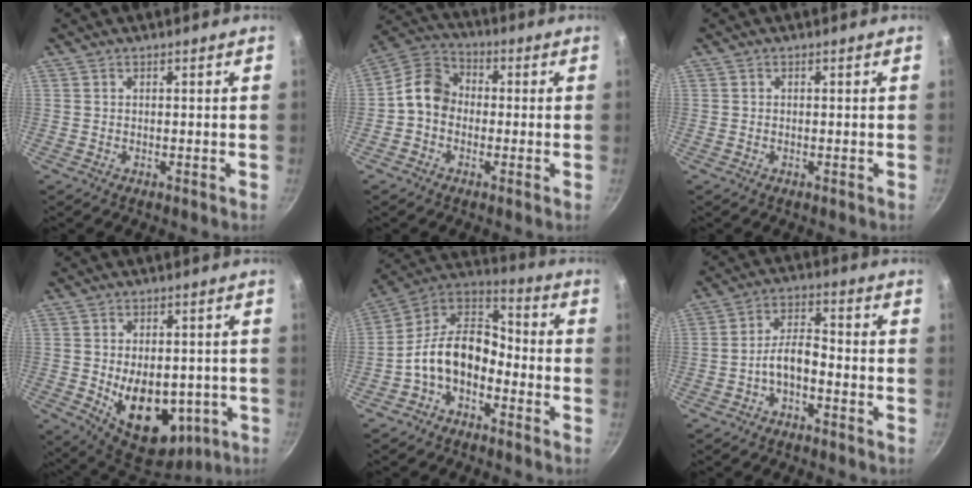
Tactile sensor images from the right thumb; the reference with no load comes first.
{"total": 8.4, "force": [-1.0, 6.9, 4.7], "torque": [-0.058, 0.028, -0.044]}
{"total": 0.0}
{"total": 15.9, "force": [-2.9, 10.0, 12.0], "torque": [-0.140, -0.014, -0.019]}
{"total": 13.6, "force": [-4.9, 8.8, 9.2], "torque": [-0.142, 0.071, -0.117]}
{"total": 5.7, "force": [-2.8, 2.6, 4.2], "torque": [-0.072, 0.041, -0.052]}